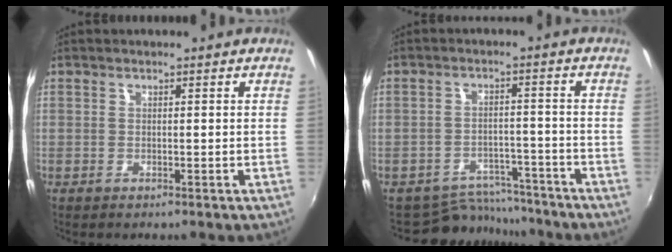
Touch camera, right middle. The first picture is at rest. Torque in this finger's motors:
{"motor_torque": [-0.96, -0.38, -0.43, -0.14]}